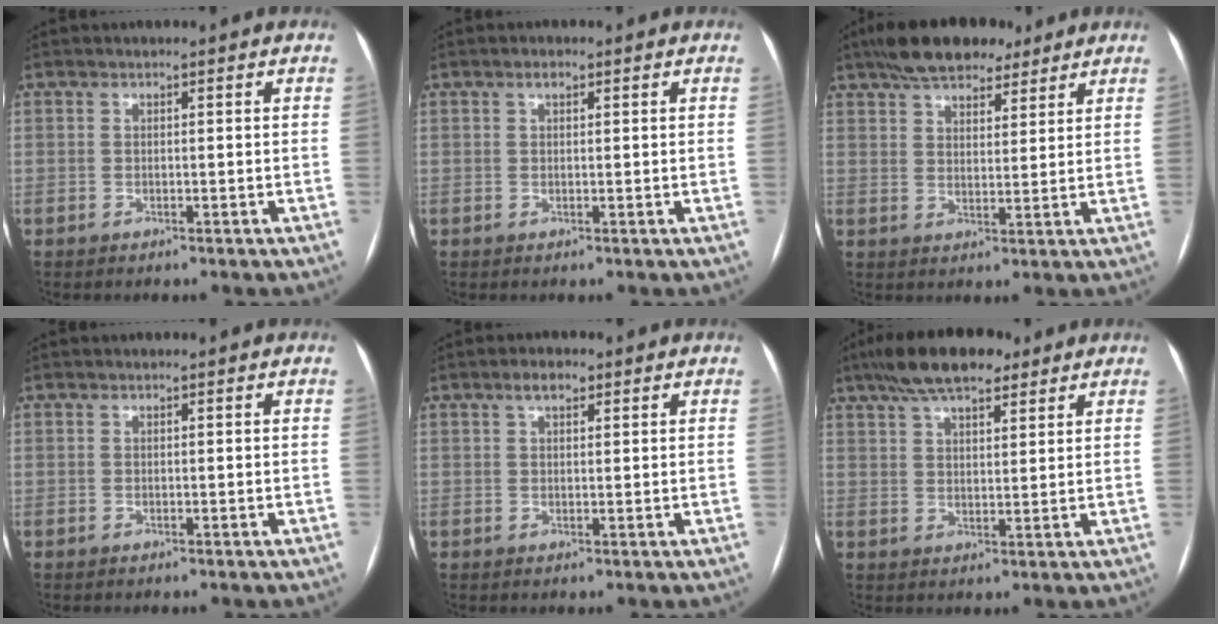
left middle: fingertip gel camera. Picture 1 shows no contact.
{"total": 1.0, "force": [0.6, 0.4, 0.7], "torque": [-0.014, 0.005, 0.010]}
{"total": 12.0, "force": [9.1, 4.9, 6.0], "torque": [-0.095, 0.034, 0.149]}
{"total": 0.0}
{"total": 2.6, "force": [1.6, 1.1, 1.8], "torque": [-0.034, 0.010, 0.028]}
{"total": 11.0, "force": [7.9, 3.6, 6.7], "torque": [-0.121, 0.029, 0.136]}